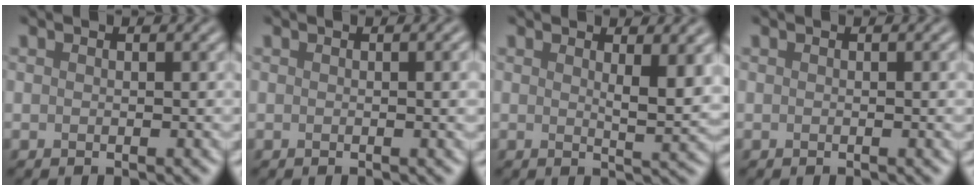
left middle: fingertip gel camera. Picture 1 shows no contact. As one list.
[{"total": 1.4, "force": [0.0, 0.3, 1.3], "torque": [-0.009, 0.008, 0.002]}, {"total": 2.9, "force": [1.0, 0.5, 2.7], "torque": [-0.033, -0.005, 0.022]}, {"total": 0.6, "force": [-0.2, 0.0, 0.6], "torque": [-0.002, 0.006, 0.002]}]